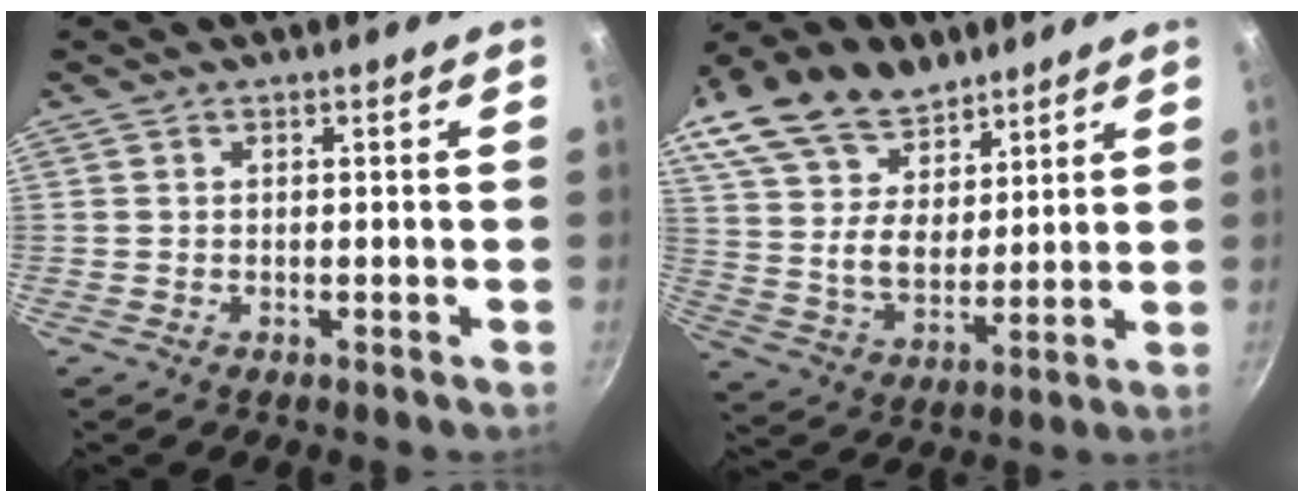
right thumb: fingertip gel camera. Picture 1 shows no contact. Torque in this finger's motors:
{"motor_torque": [-1.01, 1.45, 0.47, -0.20, 0.17]}